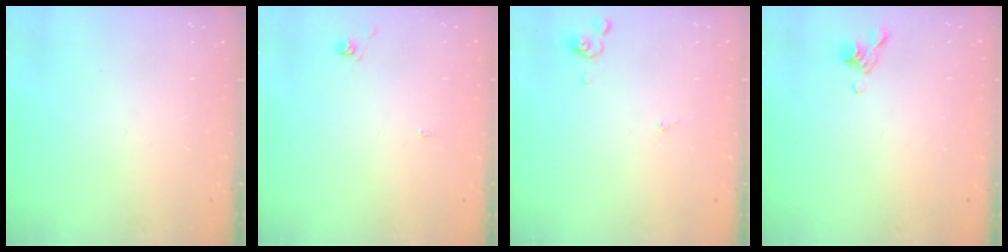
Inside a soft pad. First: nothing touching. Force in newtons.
{"total": 2.0, "press": 2.0, "slide": 0.2}
{"total": 0.0}
{"total": 4.6, "press": 4.5, "slide": 0.9}